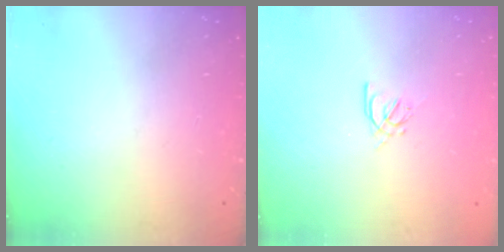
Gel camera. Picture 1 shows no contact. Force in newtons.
{"total": 2.9, "press": 2.8, "slide": 0.8}